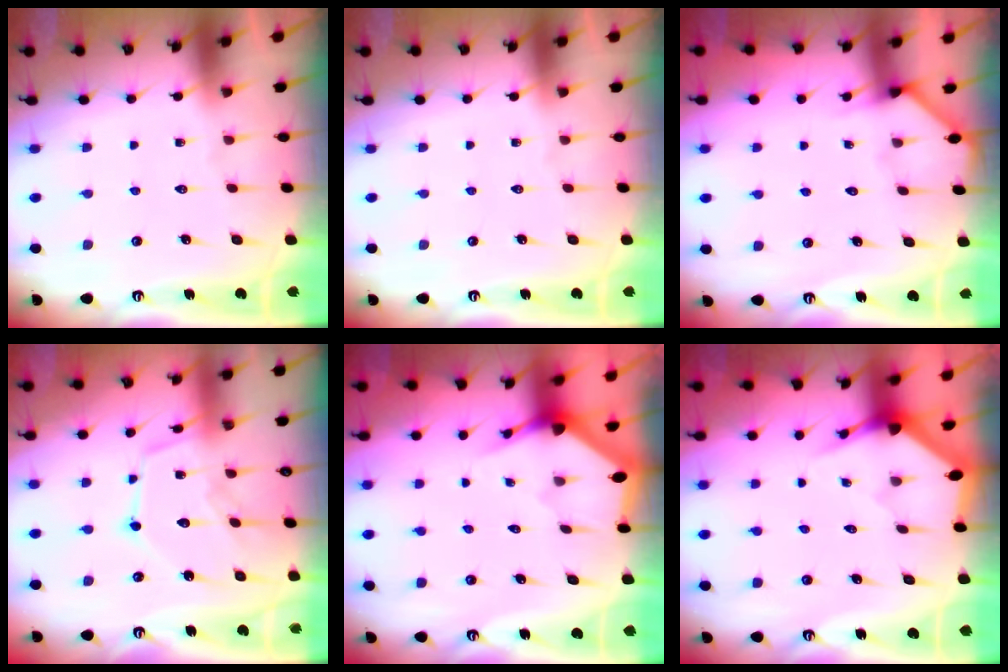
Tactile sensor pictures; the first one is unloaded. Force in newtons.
{"total": 0.0}
{"total": 2.5, "press": 2.5, "slide": 0.1}
{"total": 12.9, "press": 12.8, "slide": 1.2}
{"total": 3.0, "press": 3.0, "slide": 0.2}
{"total": 3.5, "press": 3.5, "slide": 0.1}